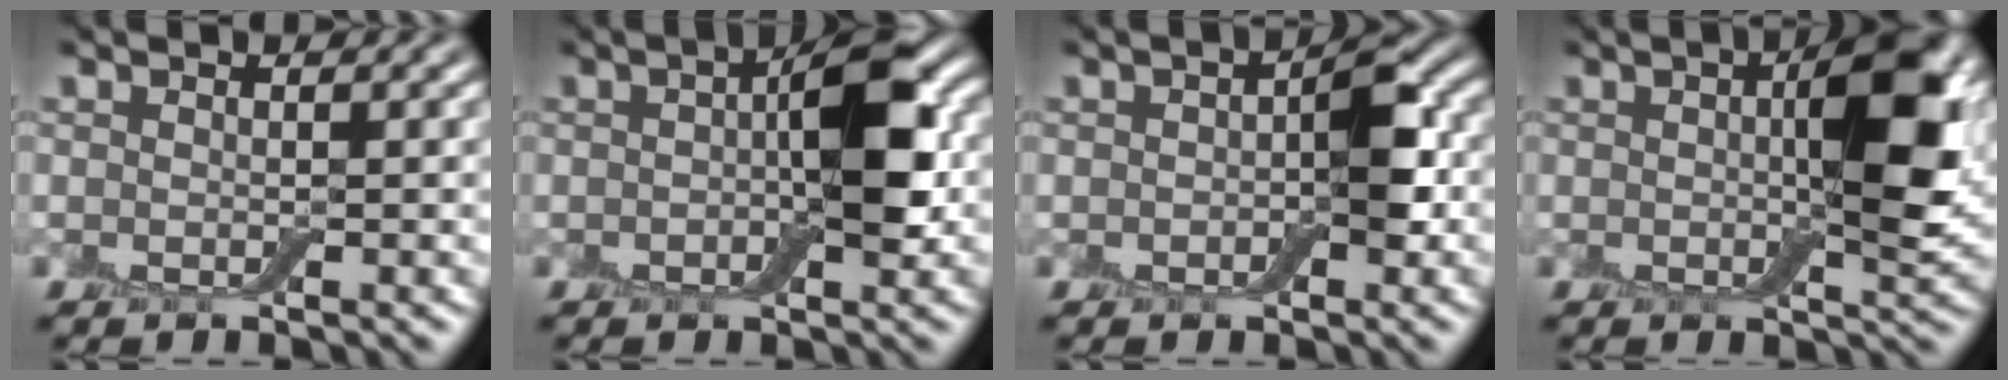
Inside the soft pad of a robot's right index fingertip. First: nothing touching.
{"total": 5.8, "force": [0.3, 2.2, 5.4], "torque": [-0.079, 0.011, -0.002]}
{"total": 3.7, "force": [0.0, 2.0, 3.1], "torque": [-0.040, 0.005, -0.003]}
{"total": 6.4, "force": [0.9, 2.2, 5.9], "torque": [-0.089, 0.006, 0.014]}